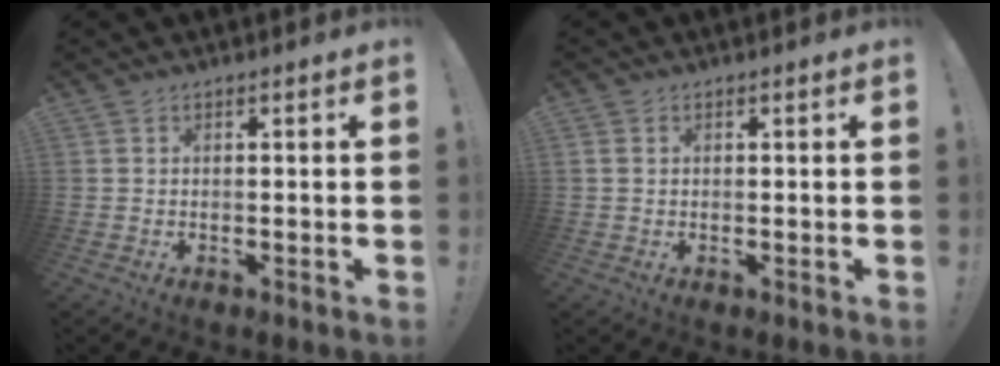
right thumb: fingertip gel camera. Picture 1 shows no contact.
{"total": 1.0, "force": [0.5, 0.8, 0.4], "torque": [-0.011, 0.004, 0.010]}